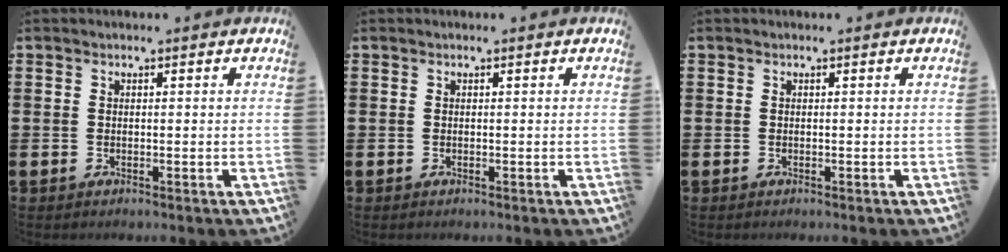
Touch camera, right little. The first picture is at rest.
{"total": 0.0}
{"total": 0.0}